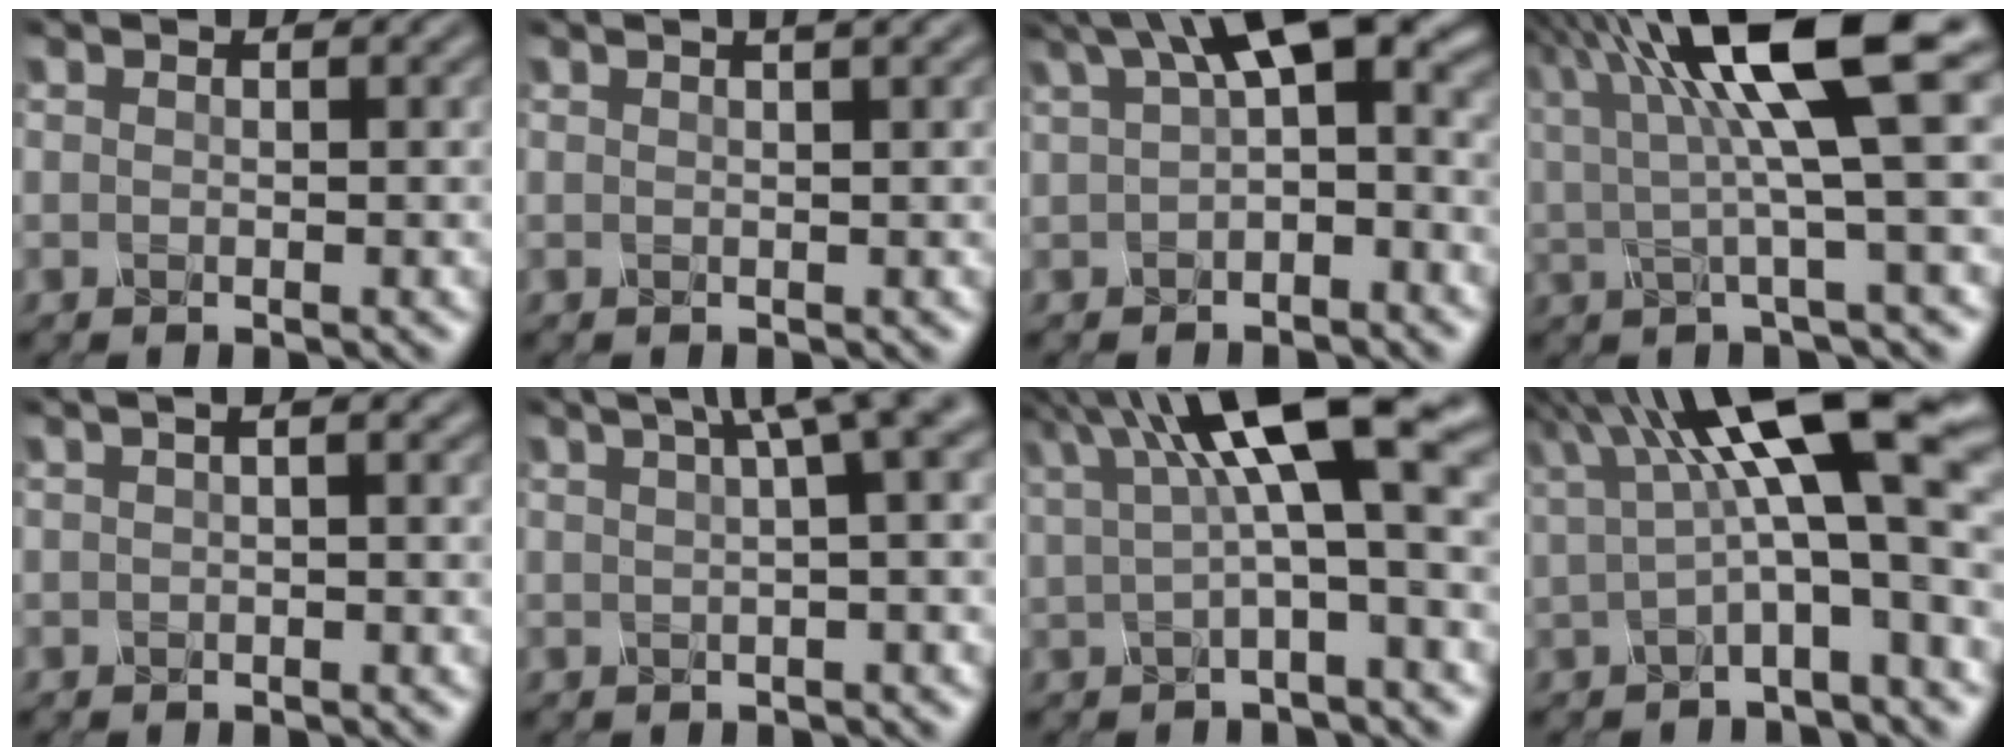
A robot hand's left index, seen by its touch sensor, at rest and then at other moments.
{"total": 1.7, "force": [1.0, 0.4, 1.3], "torque": [-0.013, 0.003, 0.009]}
{"total": 7.4, "force": [2.5, 2.8, 6.3], "torque": [-0.092, 0.020, 0.030]}
{"total": 11.3, "force": [3.9, 2.1, 10.4], "torque": [-0.167, 0.011, 0.065]}
{"total": 2.1, "force": [0.7, 0.7, 1.8], "torque": [-0.020, 0.004, -0.001]}
{"total": 7.1, "force": [3.2, 2.1, 6.0], "torque": [-0.046, 0.032, 0.034]}
{"total": 9.2, "force": [3.1, 2.2, 8.4], "torque": [-0.139, 0.016, 0.047]}
{"total": 11.6, "force": [3.3, 2.9, 10.7], "torque": [-0.165, 0.019, 0.049]}